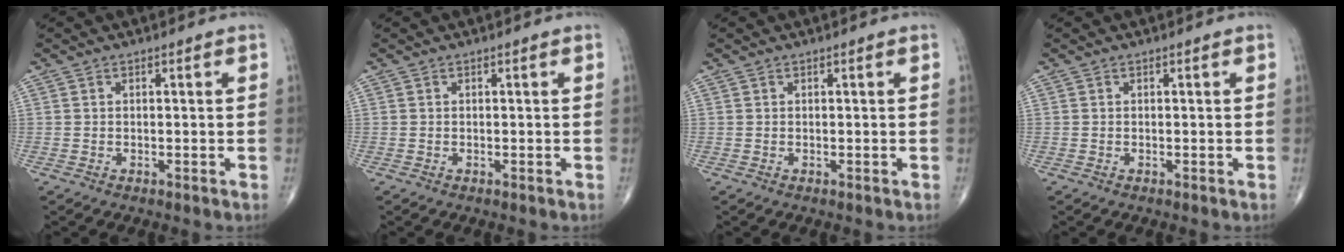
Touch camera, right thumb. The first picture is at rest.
{"total": 0.0}
{"total": 0.0}
{"total": 0.0}